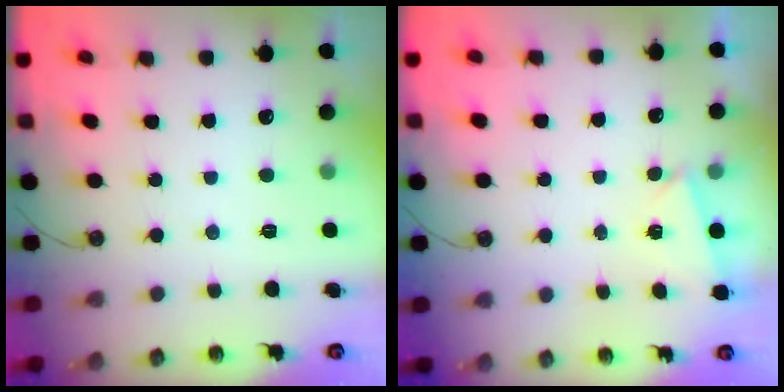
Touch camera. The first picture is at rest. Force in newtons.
{"total": 2.6, "press": 1.3, "slide": 2.3}